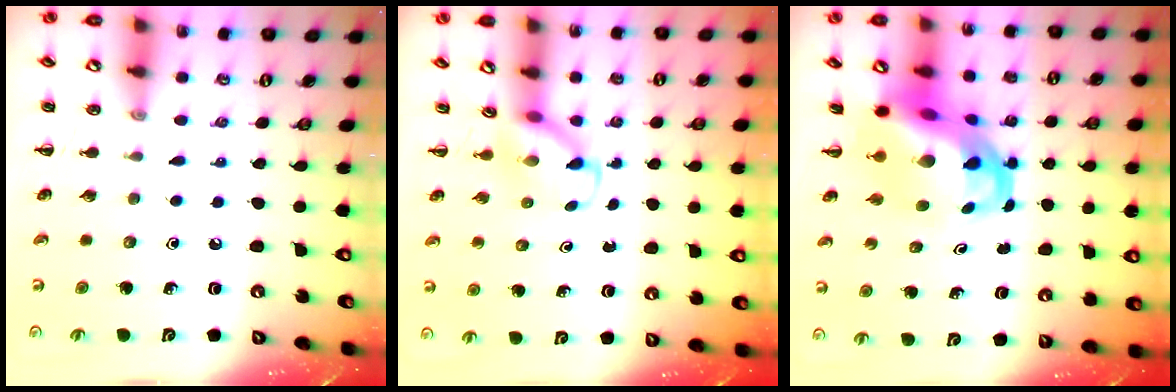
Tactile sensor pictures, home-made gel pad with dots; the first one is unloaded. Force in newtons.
{"total": 3.3, "press": 3.0, "slide": 1.2}
{"total": 8.9, "press": 8.6, "slide": 2.4}